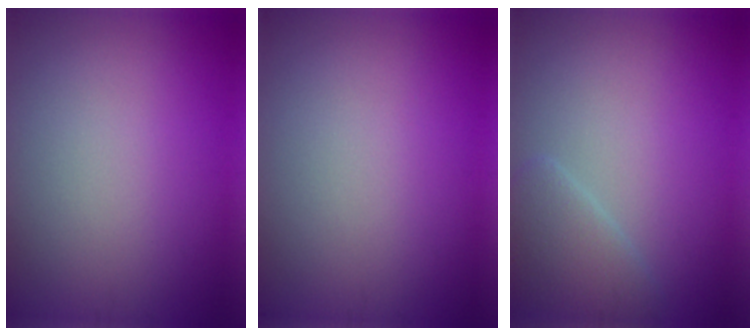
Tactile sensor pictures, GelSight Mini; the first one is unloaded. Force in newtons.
{"total": 0.0}
{"total": 2.5, "press": 2.5, "slide": 0.1}